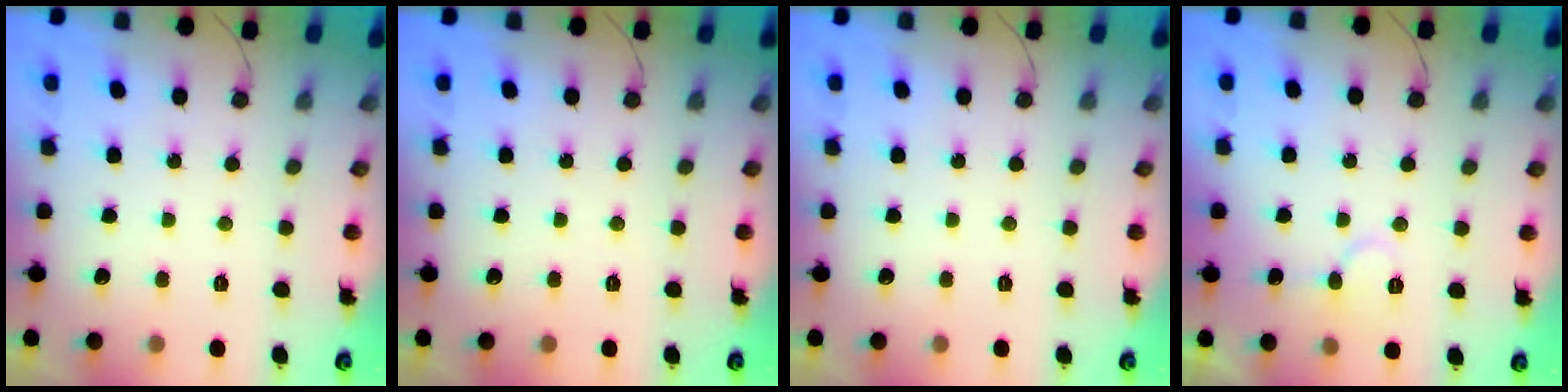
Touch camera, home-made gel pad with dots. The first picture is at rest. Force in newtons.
{"total": 0.0}
{"total": 0.0}
{"total": 6.9, "press": 6.9, "slide": 0.3}